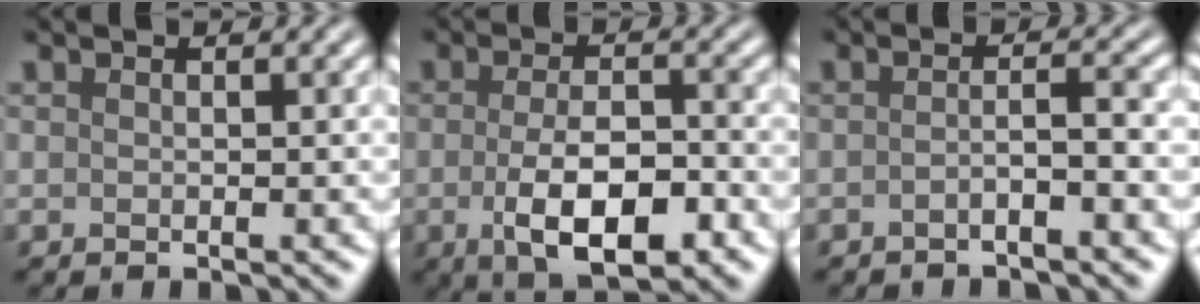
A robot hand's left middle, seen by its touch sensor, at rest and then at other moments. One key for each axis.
{"total": 6.8, "fx": -2.2, "fy": 2.7, "fz": 5.9, "tx": -0.106, "ty": -0.009, "tz": -0.034}
{"total": 2.2, "fx": -1.0, "fy": 0.5, "fz": 1.9, "tx": -0.026, "ty": 0.006, "tz": -0.027}